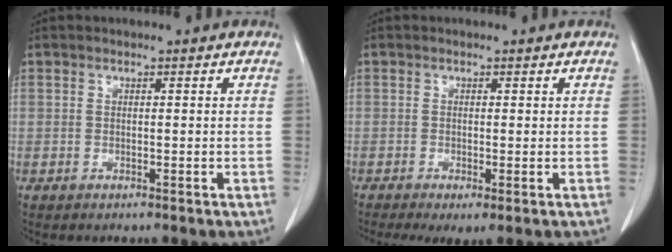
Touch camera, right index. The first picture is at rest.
{"total": 3.5, "force": [-1.8, 1.1, 2.8], "torque": [-0.049, -0.013, -0.026]}